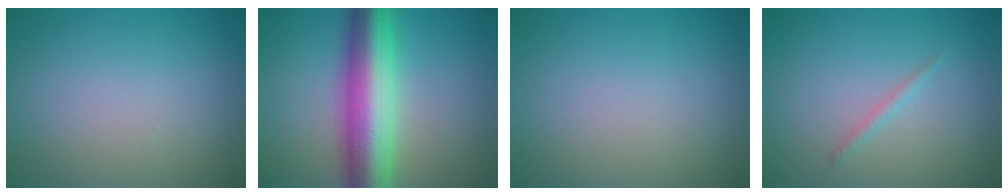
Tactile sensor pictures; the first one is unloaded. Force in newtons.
{"total": 10.3, "press": 10.3, "slide": 0.2}
{"total": 0.0}
{"total": 0.9, "press": 0.9, "slide": 0.0}